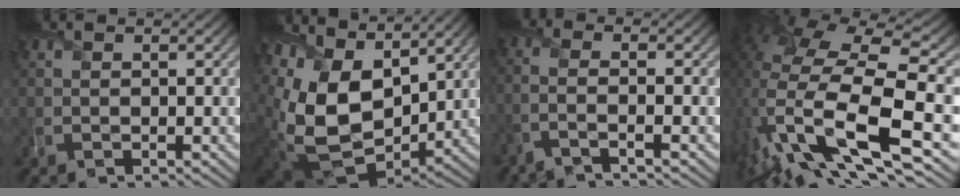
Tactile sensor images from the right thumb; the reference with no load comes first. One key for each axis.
{"total": 15.8, "fx": 3.5, "fy": 10.6, "fz": 11.2, "tx": -0.281, "ty": -0.020, "tz": 0.083}
{"total": 3.8, "fx": -2.4, "fy": 0.6, "fz": 2.9, "tx": -0.045, "ty": 0.002, "tz": -0.072}
{"total": 18.0, "fx": -4.9, "fy": 6.4, "fz": 16.1, "tx": -0.326, "ty": -0.026, "tz": -0.081}